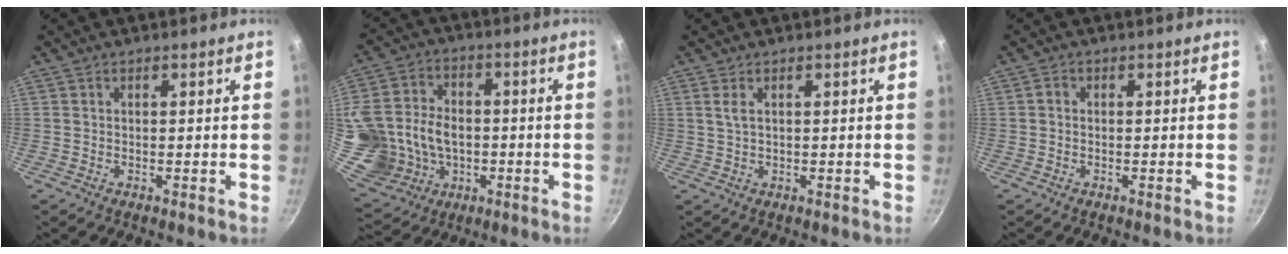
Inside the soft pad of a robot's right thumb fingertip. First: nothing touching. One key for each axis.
{"total": 19.3, "fx": -2.0, "fy": 15.4, "fz": 11.5, "tx": -0.234, "ty": 0.020, "tz": -0.020}
{"total": 2.0, "fx": 0.8, "fy": 0.9, "fz": 1.6, "tx": -0.032, "ty": -0.004, "tz": 0.018}
{"total": 1.0, "fx": -0.2, "fy": 0.9, "fz": 0.5, "tx": -0.008, "ty": 0.005, "tz": -0.005}